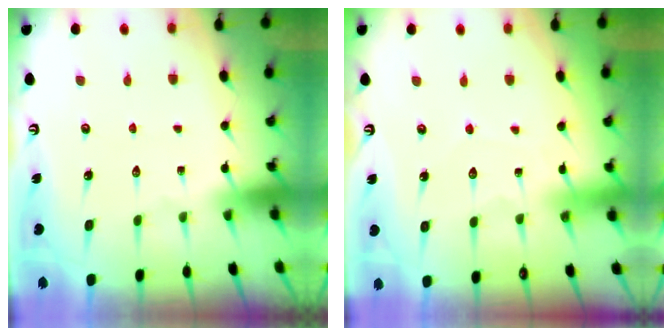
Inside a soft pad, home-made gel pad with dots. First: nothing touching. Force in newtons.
{"total": 5.3, "press": 5.3, "slide": 0.4}